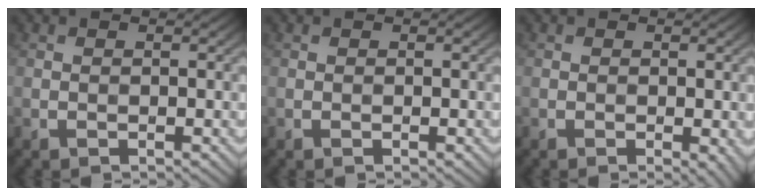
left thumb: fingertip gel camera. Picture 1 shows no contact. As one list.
[{"total": 0.0}, {"total": 1.4, "force": [-0.4, 0.6, 1.2], "torque": [-0.019, -0.007, -0.005]}]